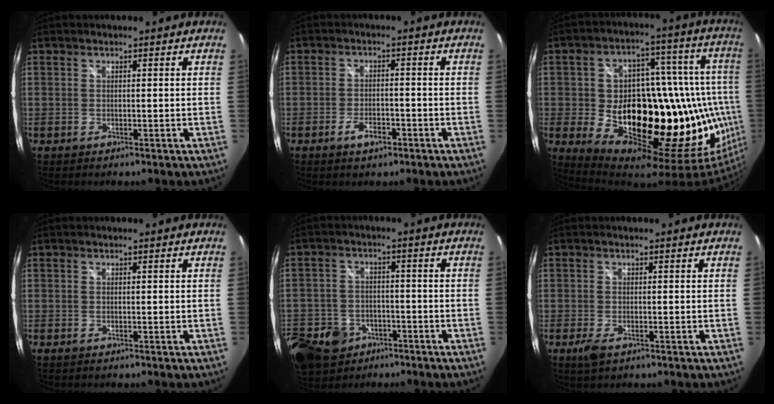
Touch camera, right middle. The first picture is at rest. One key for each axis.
{"total": 4.0, "fx": -2.4, "fy": 1.8, "fz": 2.6, "tx": -0.054, "ty": -0.001, "tz": -0.040}
{"total": 37.1, "fx": -5.0, "fy": 20.3, "fz": 30.7, "tx": -0.502, "ty": 0.014, "tz": -0.038}
{"total": 0.0}
{"total": 17.6, "fx": -8.9, "fy": 13.2, "fz": 7.5, "tx": -0.231, "ty": -0.009, "tz": -0.135}
{"total": 2.9, "fx": -1.5, "fy": 1.3, "fz": 2.1, "tx": -0.042, "ty": -0.010, "tz": -0.025}